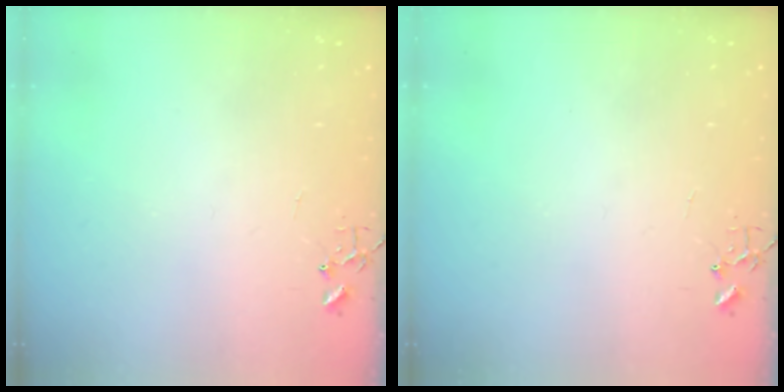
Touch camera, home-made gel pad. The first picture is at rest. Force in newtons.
{"total": 0.0}